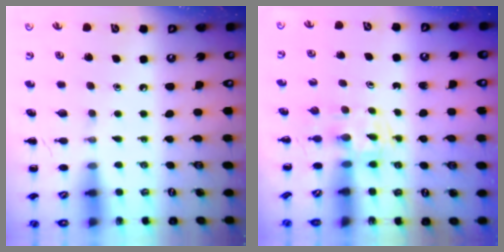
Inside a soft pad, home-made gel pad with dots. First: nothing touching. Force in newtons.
{"total": 2.5, "press": 2.1, "slide": 1.2}